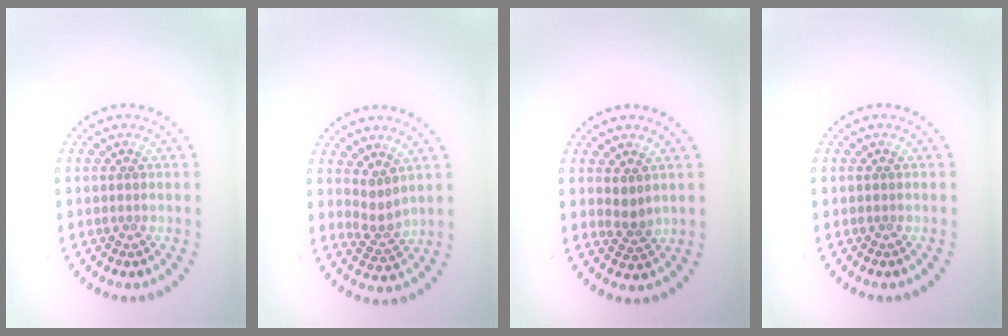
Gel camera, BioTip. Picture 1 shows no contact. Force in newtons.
{"total": 2.1, "press": 1.5, "slide": 1.4}
{"total": 1.5, "press": 1.3, "slide": 0.8}
{"total": 0.0}